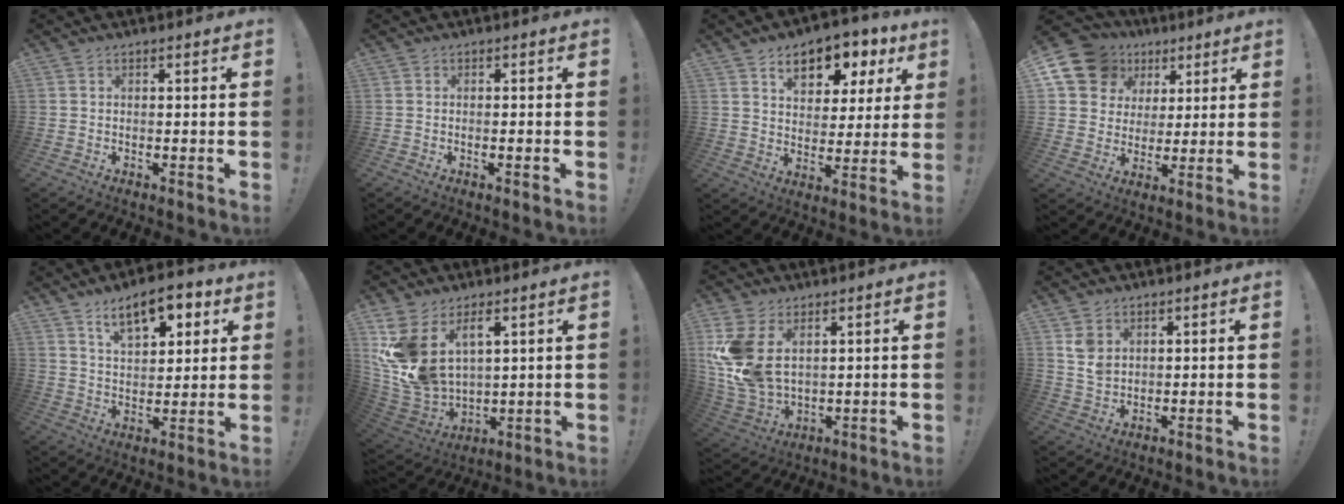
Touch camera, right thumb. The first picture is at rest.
{"total": 1.1, "force": [-0.4, -0.2, 1.0], "torque": [-0.022, 0.002, -0.008]}
{"total": 11.2, "force": [6.2, 7.0, 6.2], "torque": [-0.079, -0.039, 0.108]}
{"total": 14.4, "force": [7.0, 11.5, 5.2], "torque": [-0.080, -0.038, 0.146]}
{"total": 12.6, "force": [7.3, 6.1, 8.3], "torque": [-0.118, -0.031, 0.126]}
{"total": 15.3, "force": [6.9, 9.8, 9.6], "torque": [-0.207, -0.050, 0.133]}
{"total": 13.4, "force": [3.9, 8.8, 9.4], "torque": [-0.182, -0.026, 0.077]}
{"total": 5.4, "force": [2.9, 3.8, 2.4], "torque": [-0.033, -0.010, 0.055]}